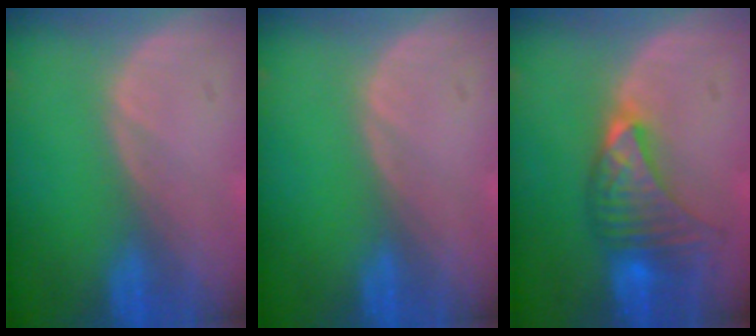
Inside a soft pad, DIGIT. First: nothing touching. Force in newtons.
{"total": 0.0}
{"total": 7.2, "press": 7.2, "slide": 0.3}